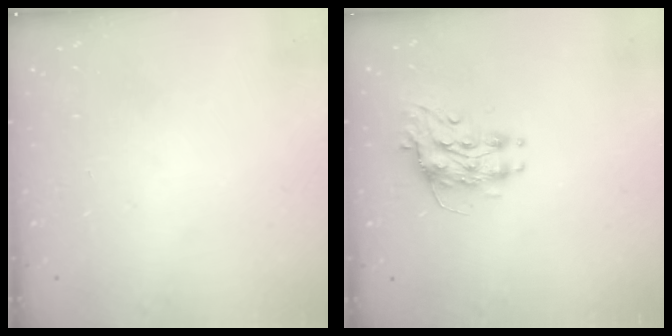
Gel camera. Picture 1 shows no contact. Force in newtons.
{"total": 8.3, "press": 8.2, "slide": 0.6}